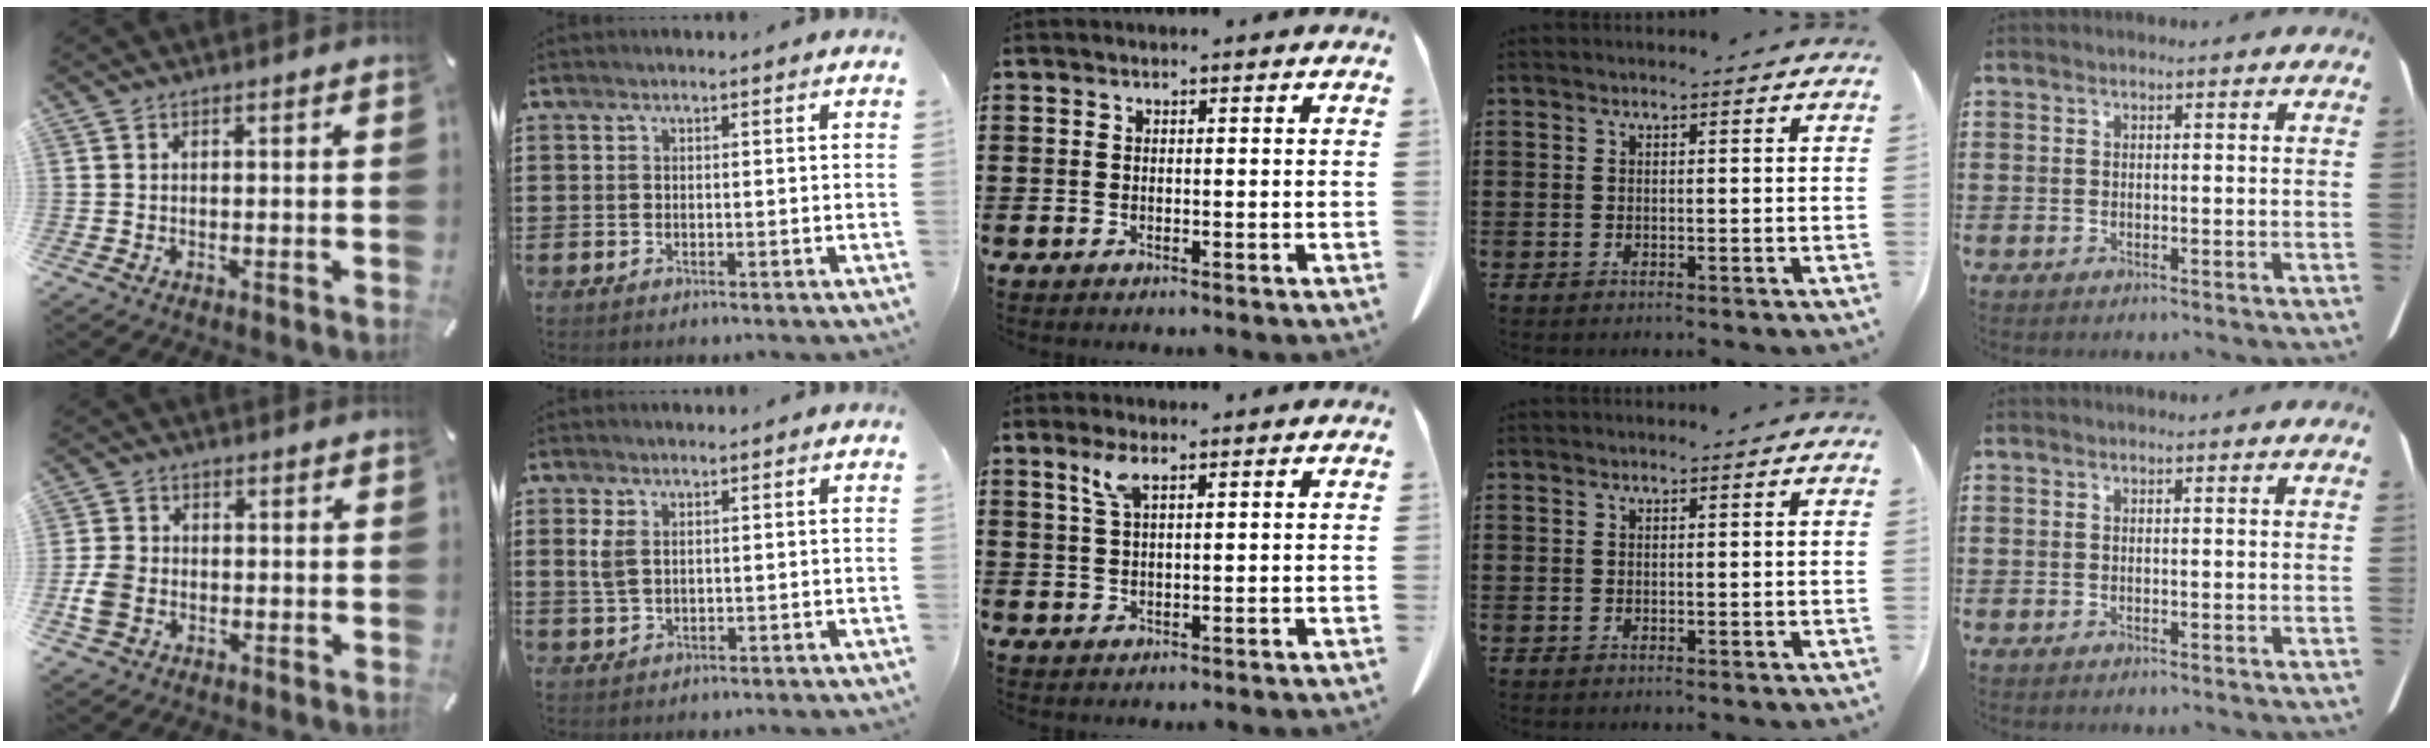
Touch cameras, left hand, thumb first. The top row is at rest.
{"thumb": {"total": 5.8, "force": [-1.5, 4.8, 2.9], "torque": [-0.070, 0.009, -0.027]}, "index": {"total": 2.7, "force": [0.8, 1.7, 2.0], "torque": [-0.054, 0.005, 0.011]}, "middle": {"total": 3.3, "force": [1.9, 0.7, 2.6], "torque": [-0.058, 0.003, 0.034]}}